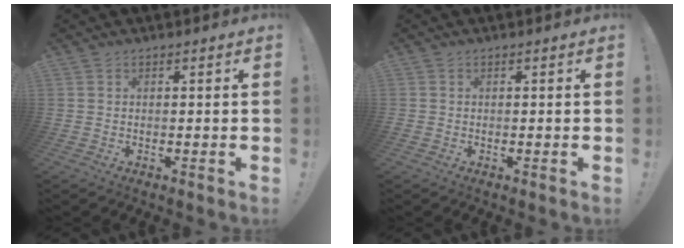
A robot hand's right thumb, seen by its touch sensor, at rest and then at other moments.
{"total": 0.6, "force": [-0.2, 0.5, 0.1], "torque": [-0.001, 0.001, -0.003]}